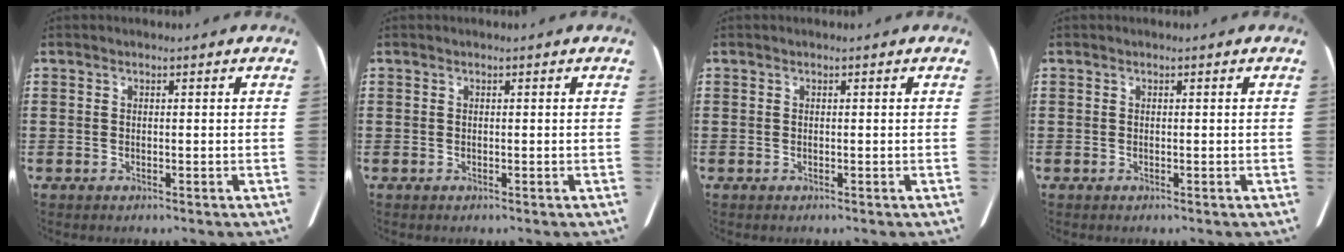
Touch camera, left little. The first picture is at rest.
{"total": 0.0}
{"total": 0.0}
{"total": 0.0}